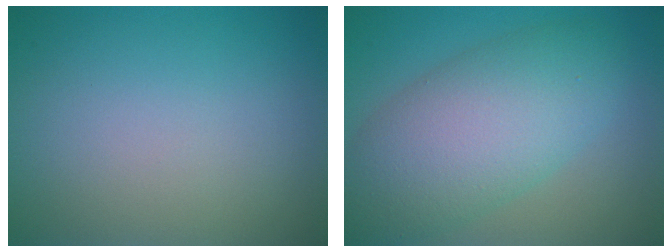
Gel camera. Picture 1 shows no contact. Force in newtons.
{"total": 8.2, "press": 8.2, "slide": 0.4}